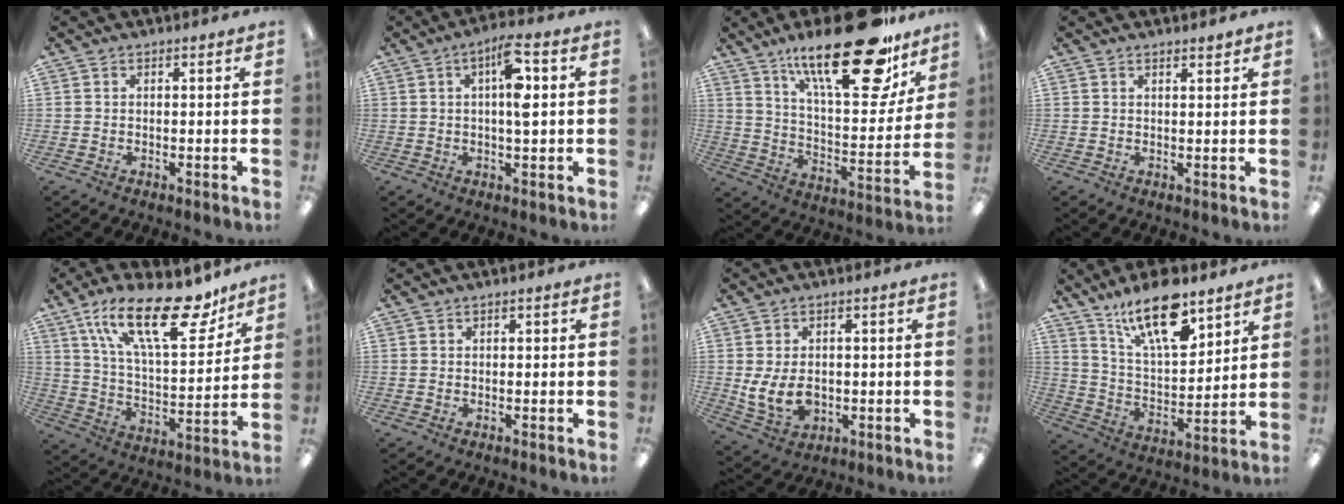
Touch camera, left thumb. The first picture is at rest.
{"total": 8.1, "force": [1.9, 2.5, 7.5], "torque": [-0.119, 0.002, 0.027]}
{"total": 27.2, "force": [18.2, 8.8, 18.2], "torque": [-0.270, -0.111, 0.294]}
{"total": 1.5, "force": [1.4, 0.3, 0.6], "torque": [-0.005, -0.004, 0.023]}
{"total": 23.4, "force": [14.4, 9.4, 15.9], "torque": [-0.261, -0.068, 0.245]}
{"total": 0.0}
{"total": 7.9, "force": [-0.8, 5.7, 5.4], "torque": [-0.109, -0.001, -0.014]}
{"total": 17.9, "force": [12.4, 6.6, 11.1], "torque": [-0.192, -0.060, 0.209]}